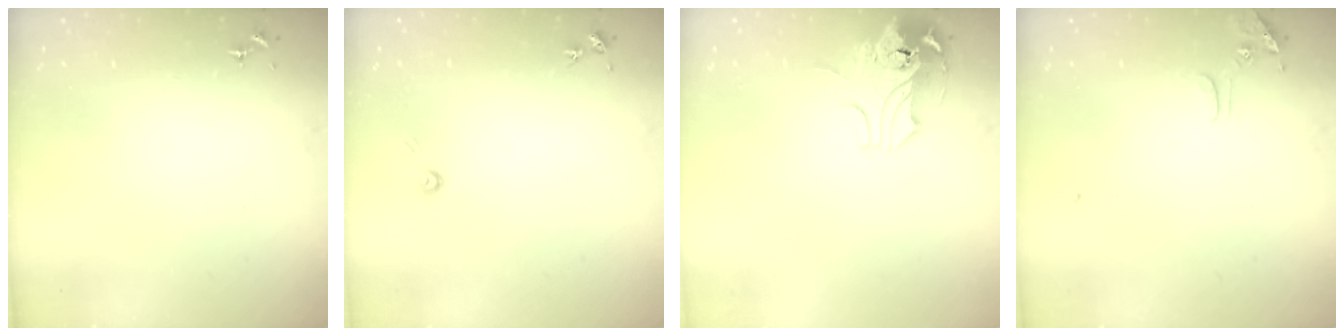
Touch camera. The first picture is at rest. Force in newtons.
{"total": 3.3, "press": 3.3, "slide": 0.2}
{"total": 12.2, "press": 12.1, "slide": 1.7}
{"total": 8.0, "press": 7.9, "slide": 0.7}